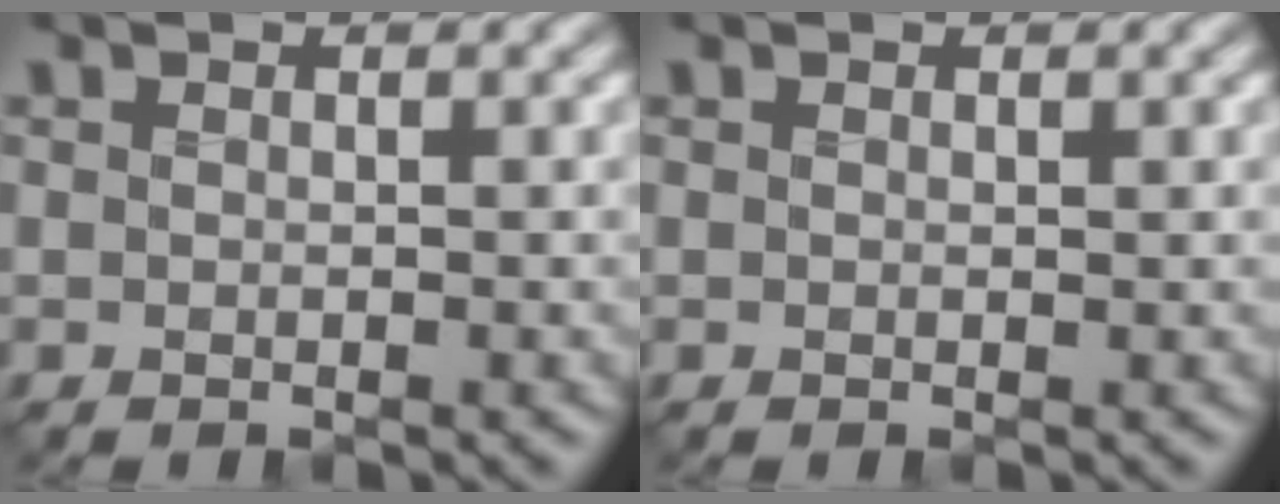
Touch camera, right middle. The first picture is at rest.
{"total": 0.0}